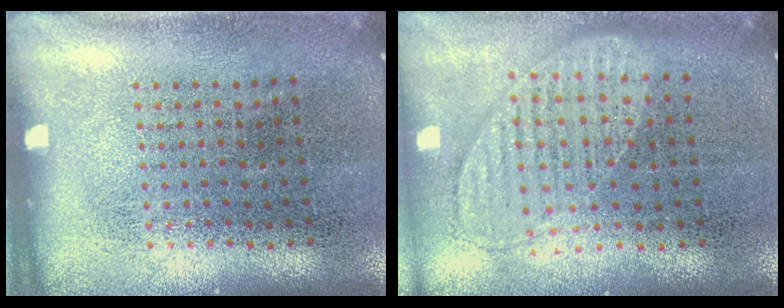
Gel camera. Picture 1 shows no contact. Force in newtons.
{"total": 0.9, "press": 0.9, "slide": 0.1}